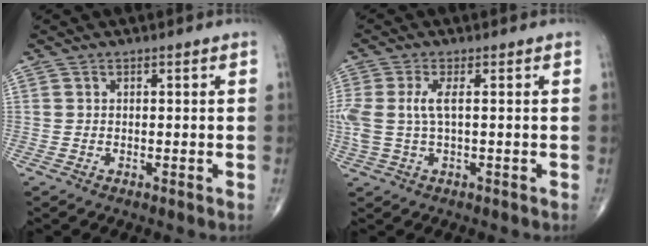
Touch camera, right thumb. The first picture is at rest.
{"total": 5.5, "force": [0.7, 1.9, 5.2], "torque": [-0.152, 0.011, 0.015]}